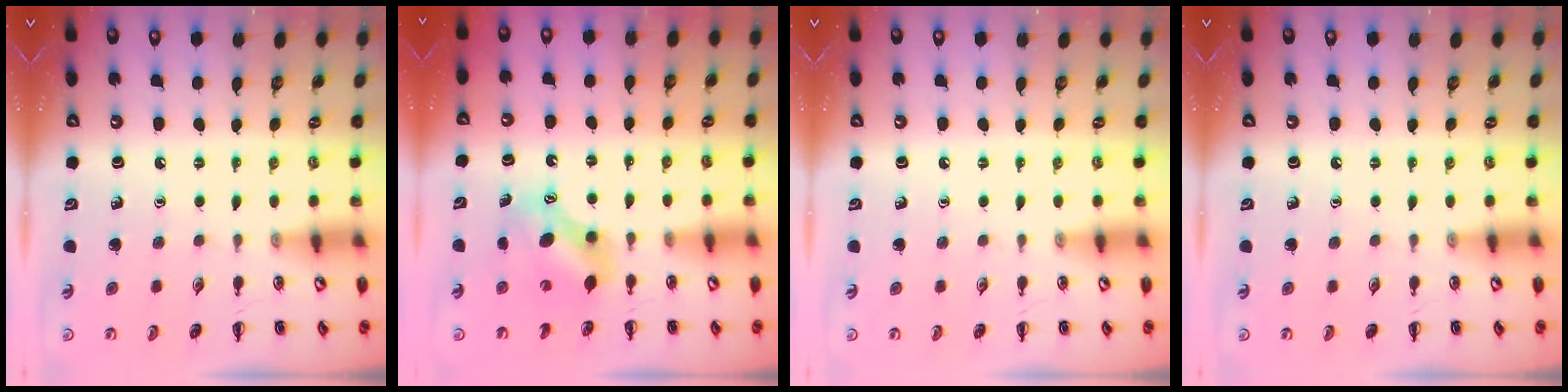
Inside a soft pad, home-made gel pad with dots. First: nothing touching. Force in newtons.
{"total": 7.7, "press": 7.7, "slide": 0.6}
{"total": 0.0}
{"total": 0.0}